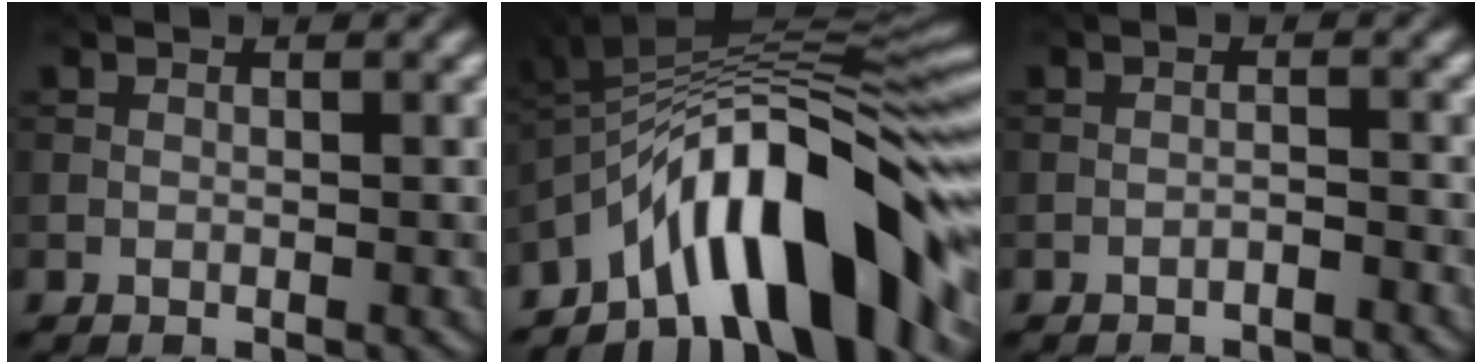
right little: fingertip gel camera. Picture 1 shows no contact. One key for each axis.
{"total": 13.1, "fx": -7.0, "fy": 3.8, "fz": 10.4, "tx": -0.139, "ty": 0.024, "tz": -0.116}
{"total": 1.1, "fx": -1.0, "fy": 0.1, "fz": 0.5, "tx": -0.006, "ty": 0.004, "tz": -0.019}